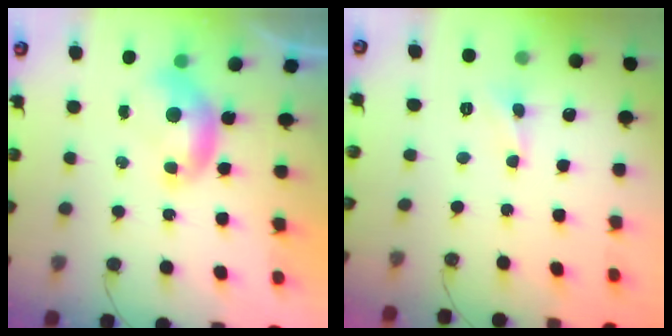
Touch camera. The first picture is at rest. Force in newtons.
{"total": 1.6, "press": 1.5, "slide": 0.4}